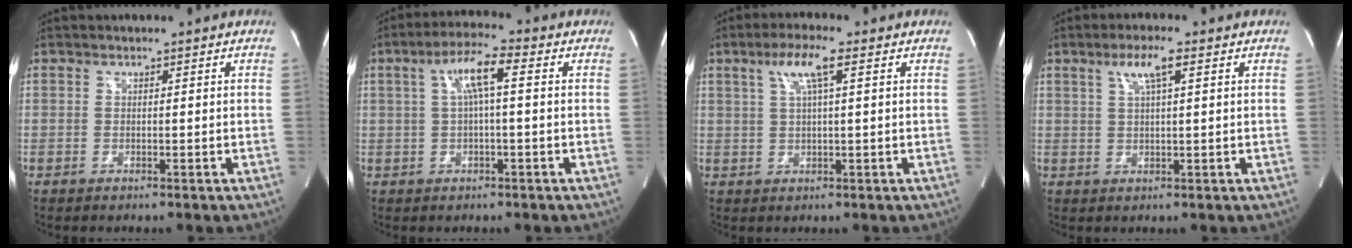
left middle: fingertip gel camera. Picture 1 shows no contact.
{"total": 6.4, "force": [1.3, 0.7, 6.2], "torque": [-0.118, 0.022, 0.024]}
{"total": 5.4, "force": [2.3, 0.3, 4.9], "torque": [-0.097, 0.011, 0.043]}
{"total": 4.3, "force": [2.0, 0.3, 3.8], "torque": [-0.074, 0.006, 0.038]}